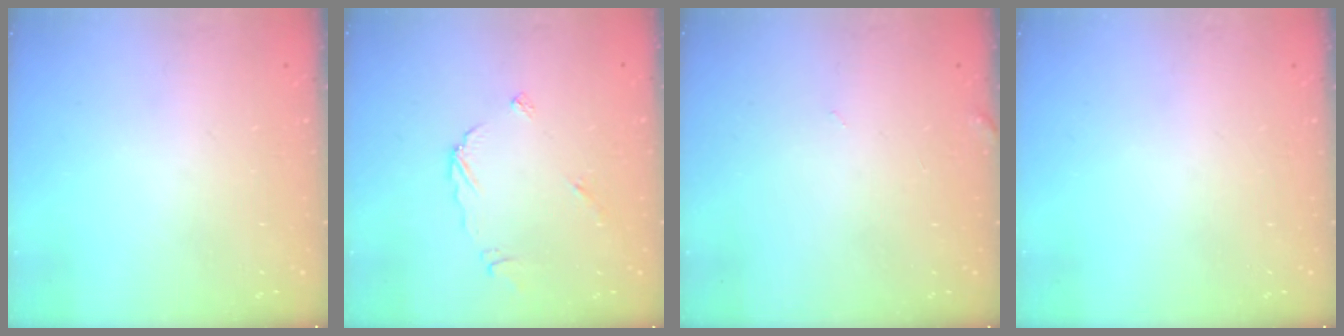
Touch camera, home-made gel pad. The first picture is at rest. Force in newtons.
{"total": 4.9, "press": 4.9, "slide": 0.4}
{"total": 3.2, "press": 3.2, "slide": 0.2}
{"total": 0.0}